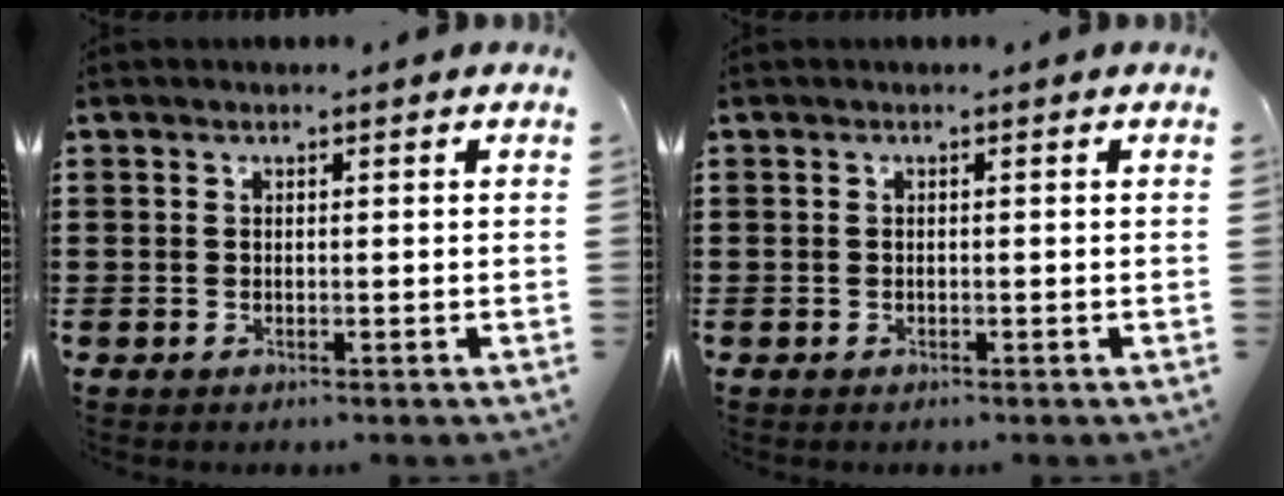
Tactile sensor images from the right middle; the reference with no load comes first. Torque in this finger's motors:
{"motor_torque": [0.07, -0.11, 0.07, 0.02]}